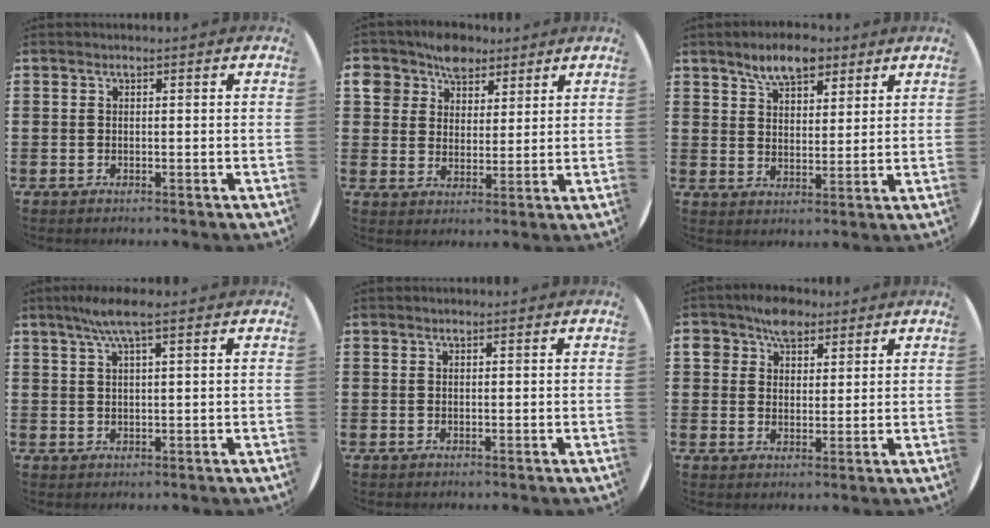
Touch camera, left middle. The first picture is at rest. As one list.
[{"total": 6.0, "force": [4.4, 3.9, 0.8], "torque": [-0.034, 0.001, 0.081]}, {"total": 6.5, "force": [5.0, 2.9, 3.1], "torque": [-0.058, -0.007, 0.088]}, {"total": 4.1, "force": [2.6, 0.3, 3.1], "torque": [-0.064, 0.005, 0.044]}, {"total": 0.0}, {"total": 5.0, "force": [3.7, 3.3, 1.1], "torque": [-0.020, 0.001, 0.066]}]